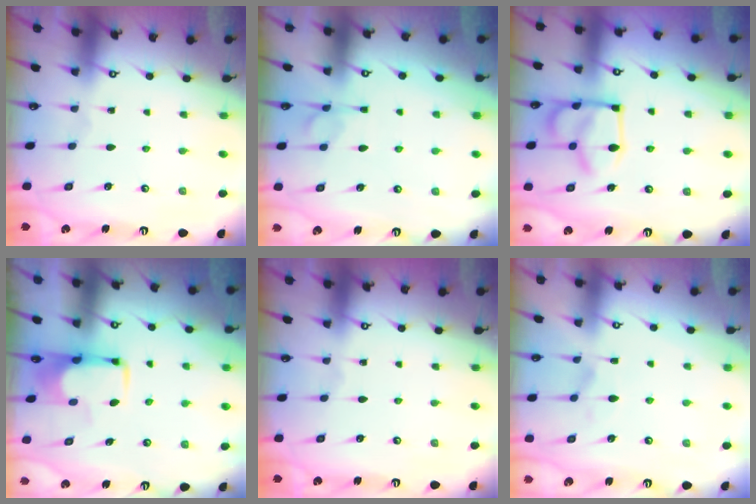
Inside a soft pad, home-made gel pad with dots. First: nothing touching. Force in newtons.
{"total": 3.0, "press": 2.7, "slide": 1.3}
{"total": 14.1, "press": 14.1, "slide": 0.9}
{"total": 1.6, "press": 1.6, "slide": 0.4}
{"total": 0.0}
{"total": 4.6, "press": 4.4, "slide": 1.3}